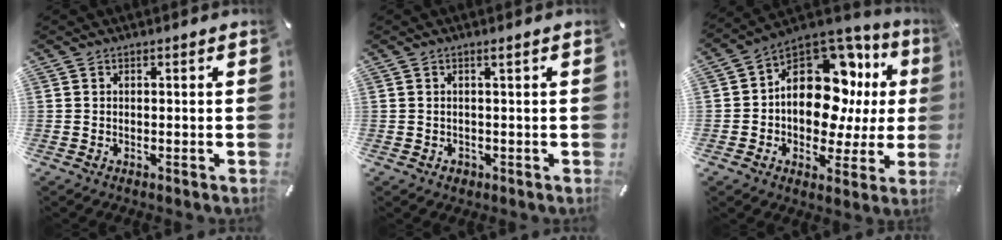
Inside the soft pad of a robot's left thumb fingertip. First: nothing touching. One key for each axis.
{"total": 1.3, "fx": 0.2, "fy": 0.9, "fz": 0.9, "tx": -0.021, "ty": 0.005, "tz": 0.001}
{"total": 16.5, "fx": 2.9, "fy": 11.6, "fz": 11.4, "tx": -0.174, "ty": -0.038, "tz": 0.045}